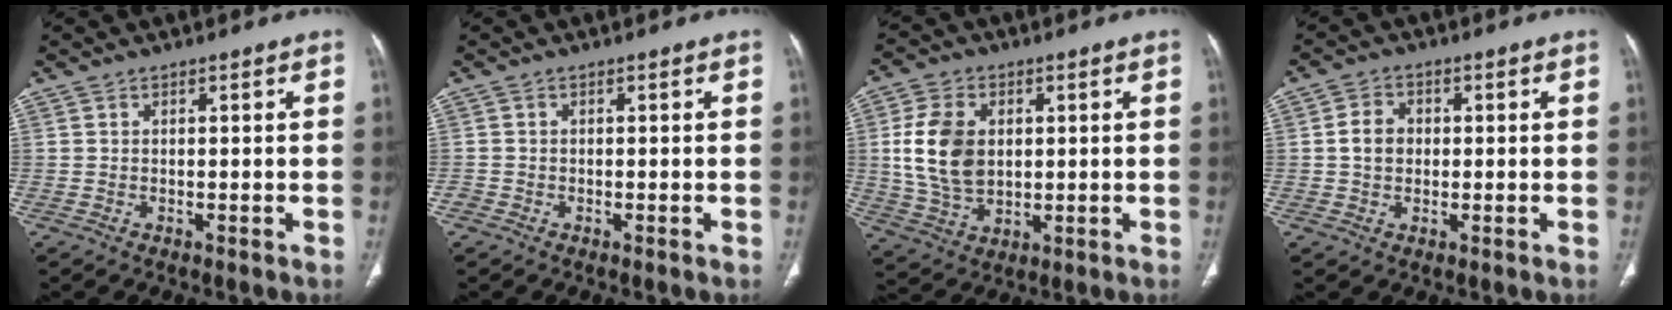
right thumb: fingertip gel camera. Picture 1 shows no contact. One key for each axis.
{"total": 0.9, "fx": -0.6, "fy": 0.6, "fz": 0.2, "tx": -0.001, "ty": 0.001, "tz": -0.017}
{"total": 12.4, "fx": 1.6, "fy": 8.4, "fz": 9.0, "tx": -0.164, "ty": -0.003, "tz": 0.038}
{"total": 4.4, "fx": 0.1, "fy": 3.5, "fz": 2.5, "tx": -0.038, "ty": 0.010, "tz": -0.002}